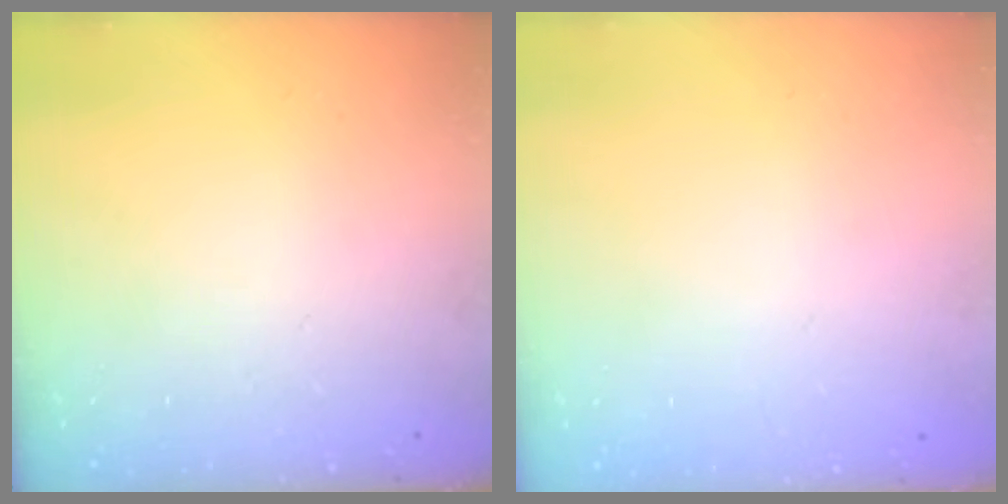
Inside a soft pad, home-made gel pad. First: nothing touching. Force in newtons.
{"total": 2.0, "press": 2.0, "slide": 0.1}